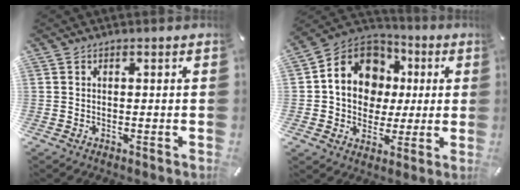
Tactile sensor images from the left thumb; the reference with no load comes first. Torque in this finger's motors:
{"motor_torque": [1.00, 0.98, 0.38, -0.09, 0.27]}